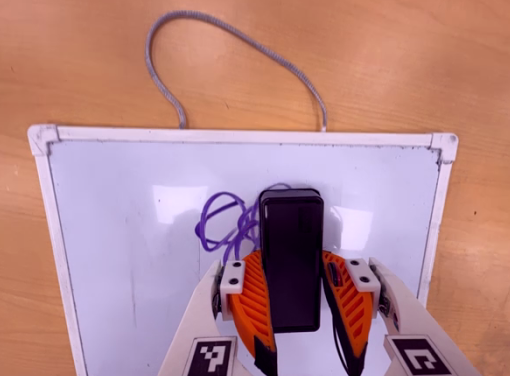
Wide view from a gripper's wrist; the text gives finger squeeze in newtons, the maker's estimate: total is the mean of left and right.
{"total": 13.6, "left": 11.7, "right": 15.5}